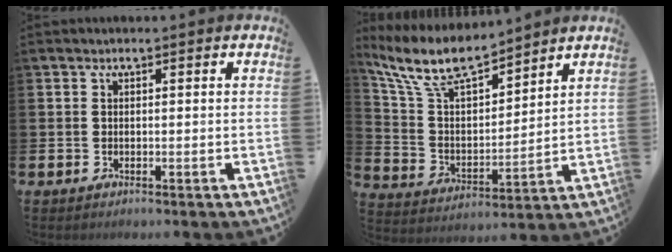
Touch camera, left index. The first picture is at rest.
{"total": 9.7, "force": [8.6, 2.3, 3.9], "torque": [-0.117, -0.043, 0.154]}